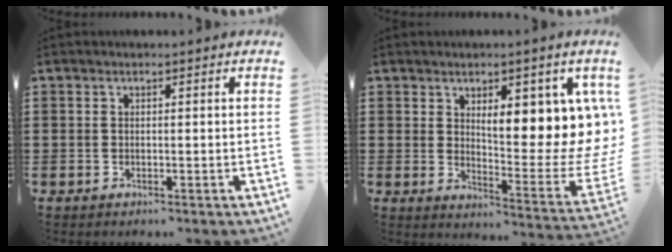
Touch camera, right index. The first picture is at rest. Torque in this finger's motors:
{"motor_torque": [1.81, 0.33, 1.05, 0.21]}